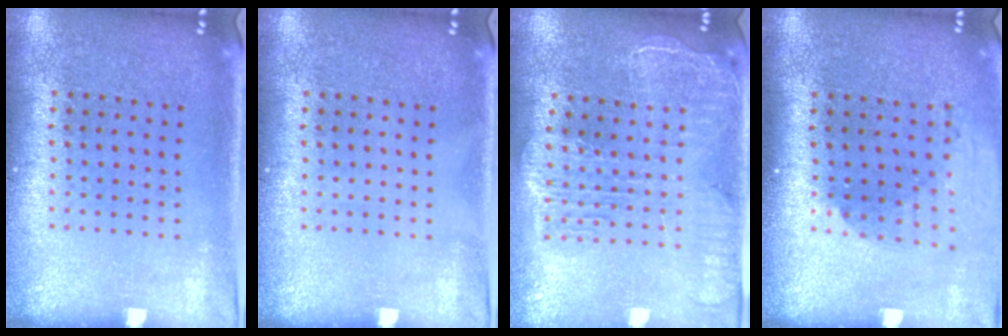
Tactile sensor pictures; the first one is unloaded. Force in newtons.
{"total": 0.0}
{"total": 2.4, "press": 2.1, "slide": 1.2}
{"total": 1.9, "press": 1.4, "slide": 1.3}